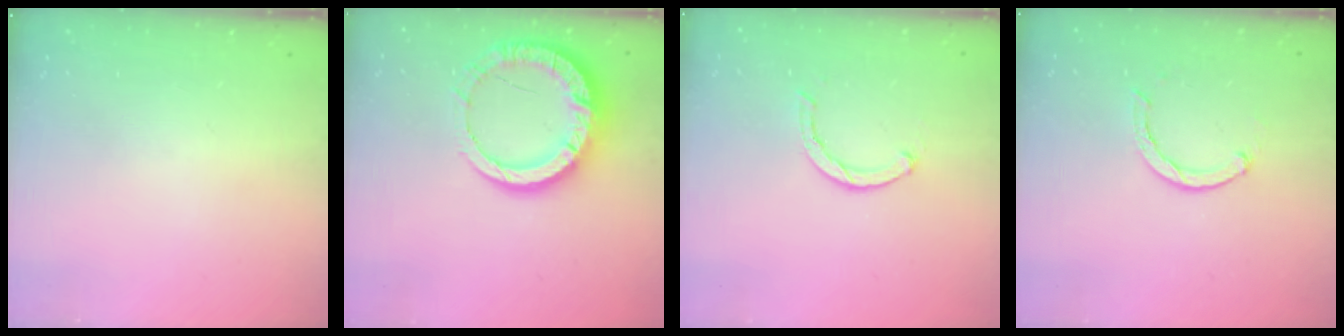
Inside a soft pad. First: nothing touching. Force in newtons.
{"total": 15.2, "press": 15.2, "slide": 1.4}
{"total": 3.3, "press": 3.2, "slide": 0.7}
{"total": 2.4, "press": 2.4, "slide": 0.1}